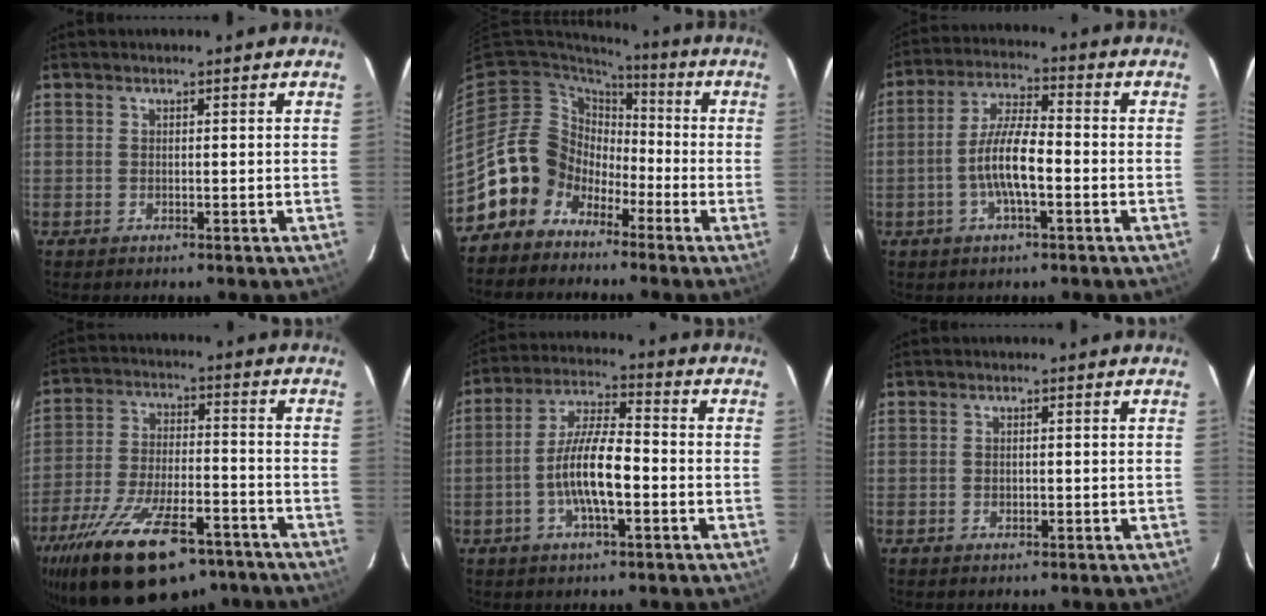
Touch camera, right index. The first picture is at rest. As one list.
[{"total": 12.8, "force": [-8.1, 9.1, 4.2], "torque": [-0.080, 0.034, -0.173]}, {"total": 8.8, "force": [-2.5, 2.2, 8.2], "torque": [-0.164, 0.004, -0.047]}, {"total": 23.6, "force": [-16.2, 9.4, 14.4], "torque": [-0.277, -0.034, -0.249]}, {"total": 10.3, "force": [-2.8, 2.7, 9.5], "torque": [-0.189, 0.003, -0.053]}, {"total": 0.7, "force": [-0.1, 0.6, 0.3], "torque": [-0.004, 0.000, 0.000]}]